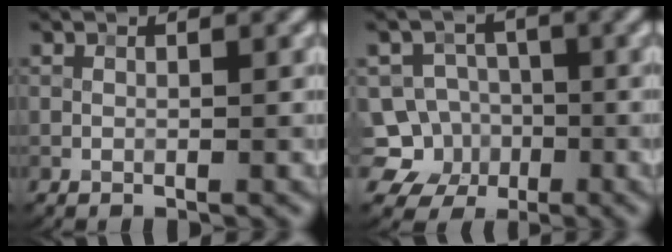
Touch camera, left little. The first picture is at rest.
{"total": 6.7, "force": [-2.4, 6.0, 1.4], "torque": [-0.008, 0.010, -0.067]}